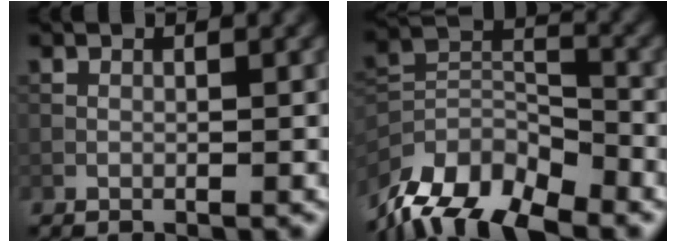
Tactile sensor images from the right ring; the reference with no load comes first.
{"total": 11.0, "force": [-8.7, 4.3, 5.2], "torque": [-0.098, 0.009, -0.166]}